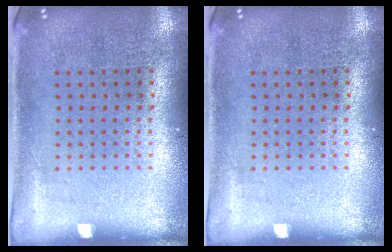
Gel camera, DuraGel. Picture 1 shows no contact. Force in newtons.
{"total": 0.0}